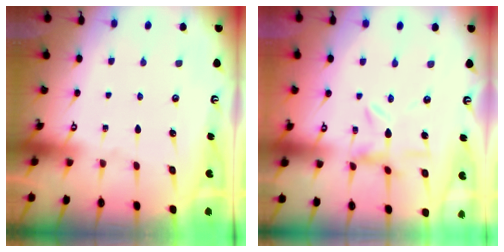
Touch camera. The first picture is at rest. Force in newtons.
{"total": 3.8, "press": 3.8, "slide": 0.3}